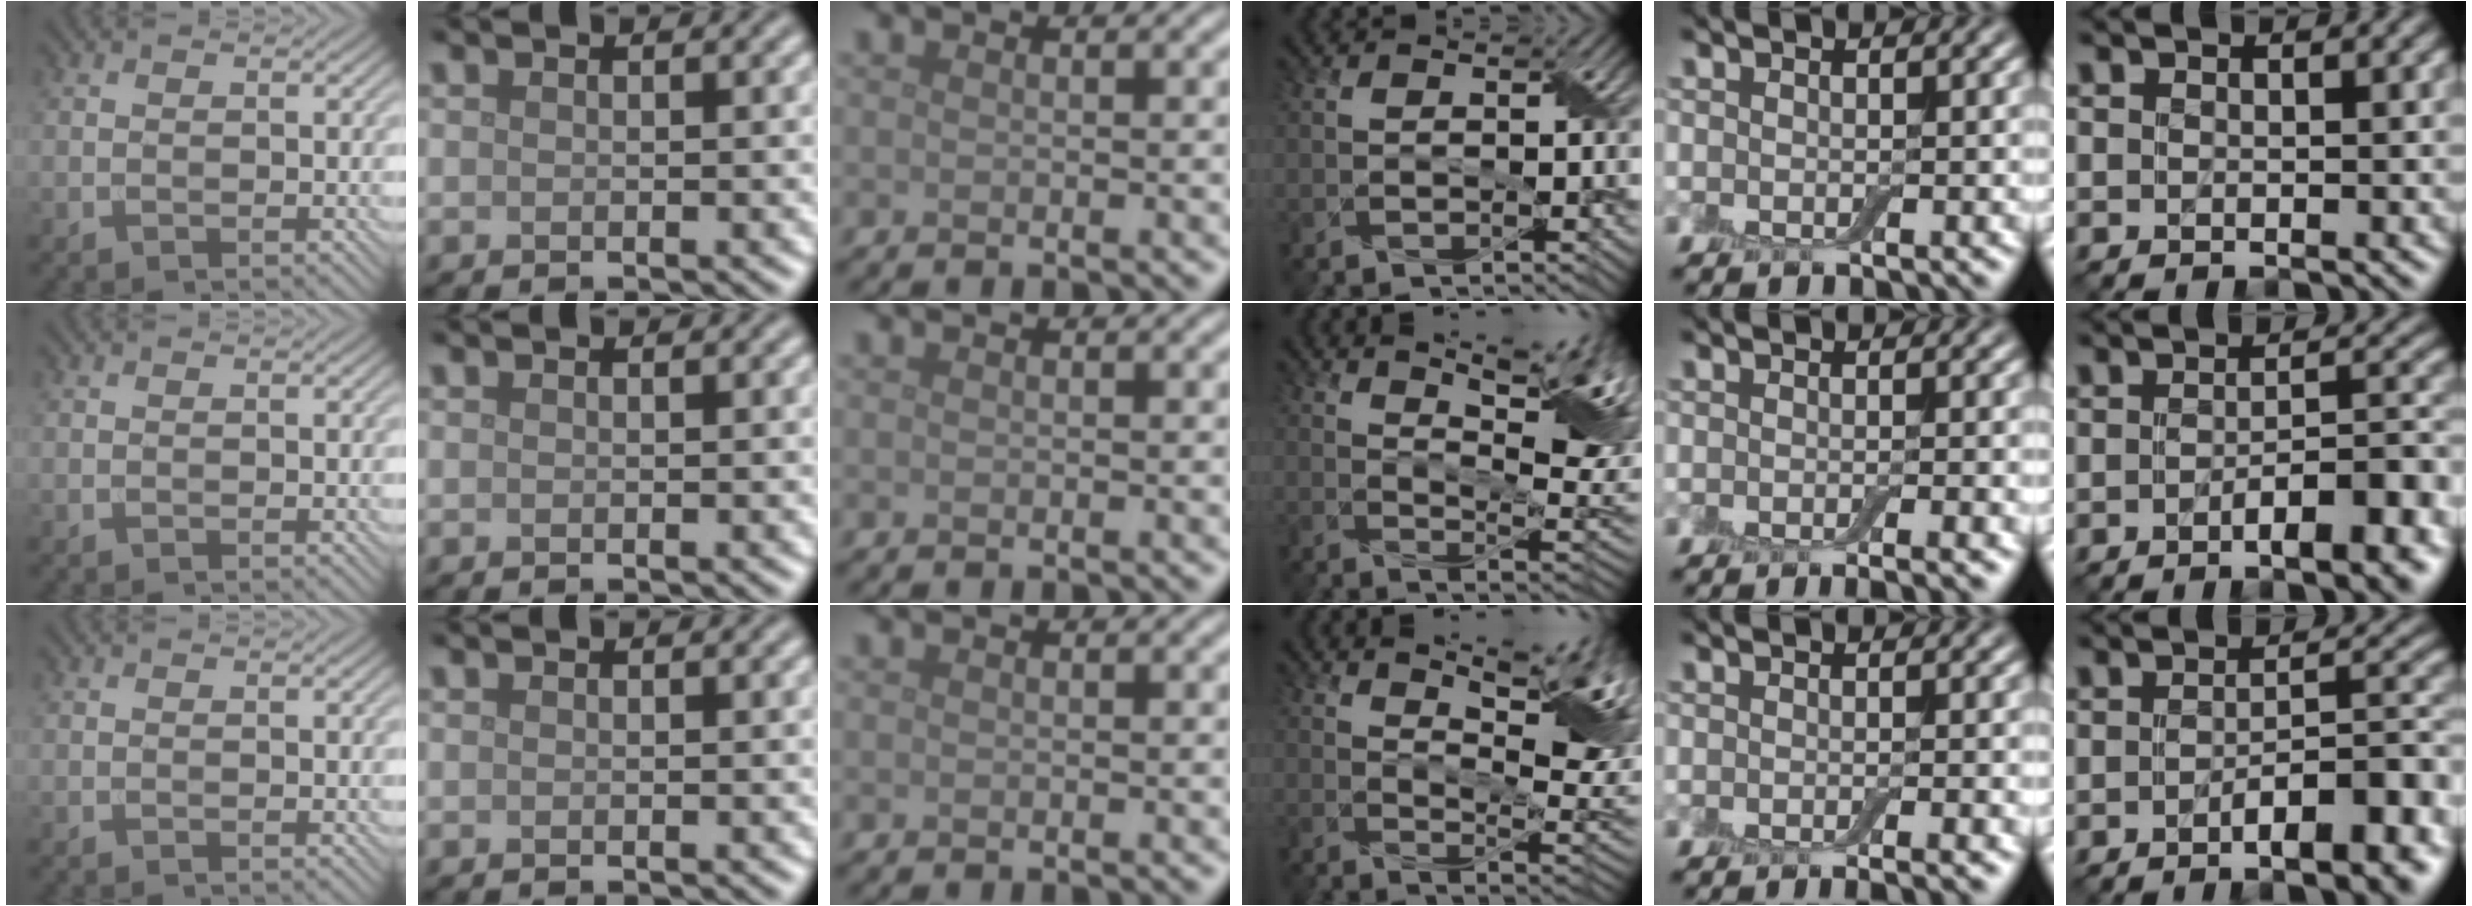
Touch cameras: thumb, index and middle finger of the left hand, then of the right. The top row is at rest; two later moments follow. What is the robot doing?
{"motion": "wrap", "object": "adhesive wrap"}